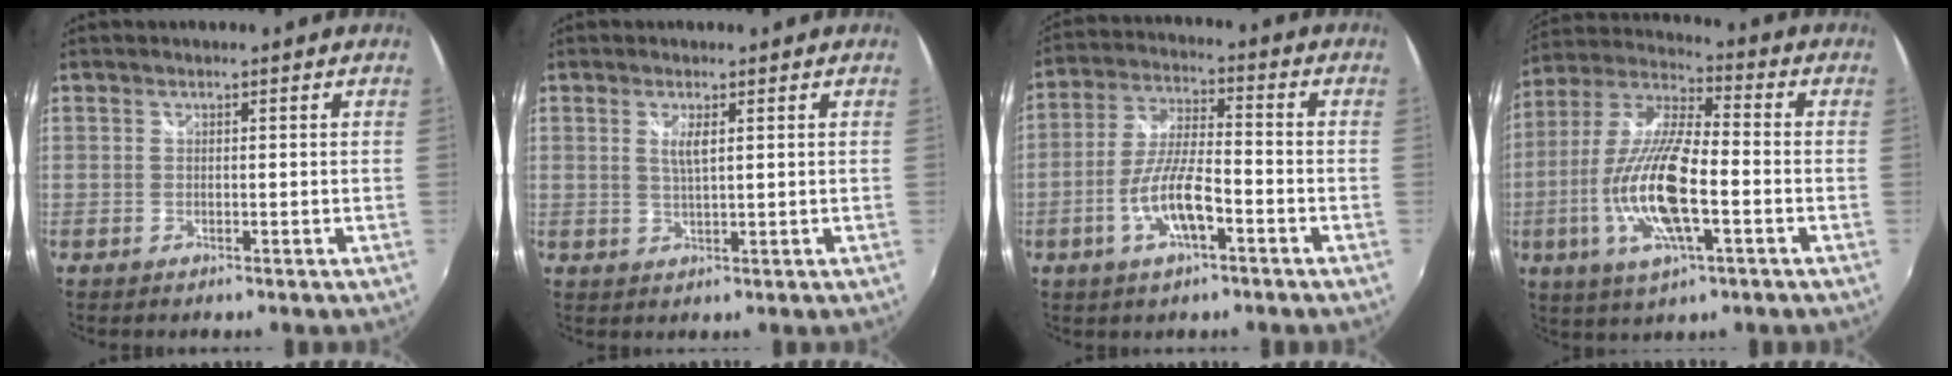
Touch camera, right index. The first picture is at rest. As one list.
[{"total": 2.7, "force": [0.9, 0.5, 2.5], "torque": [-0.046, -0.003, 0.015]}, {"total": 9.8, "force": [-4.3, 2.6, 8.5], "torque": [-0.175, -0.002, -0.077]}, {"total": 17.2, "force": [-4.5, 5.2, 15.8], "torque": [-0.324, -0.013, -0.088]}]